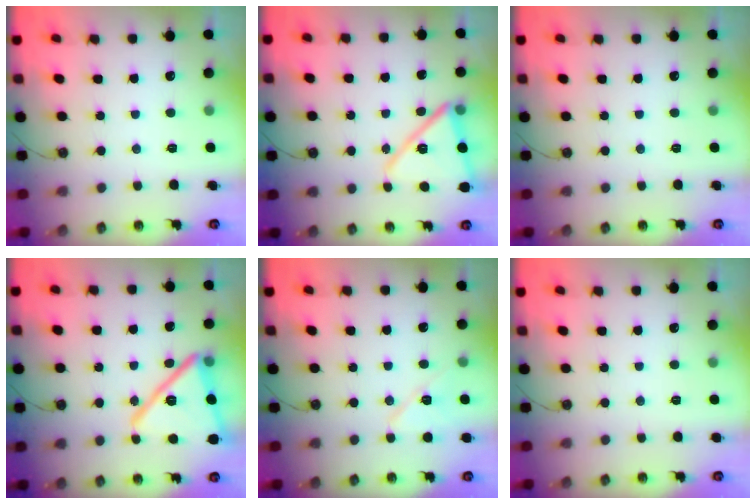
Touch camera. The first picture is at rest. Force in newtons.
{"total": 15.5, "press": 15.3, "slide": 2.2}
{"total": 0.0}
{"total": 21.2, "press": 21.2, "slide": 1.6}
{"total": 9.1, "press": 8.6, "slide": 3.1}
{"total": 1.7, "press": 0.9, "slide": 1.5}